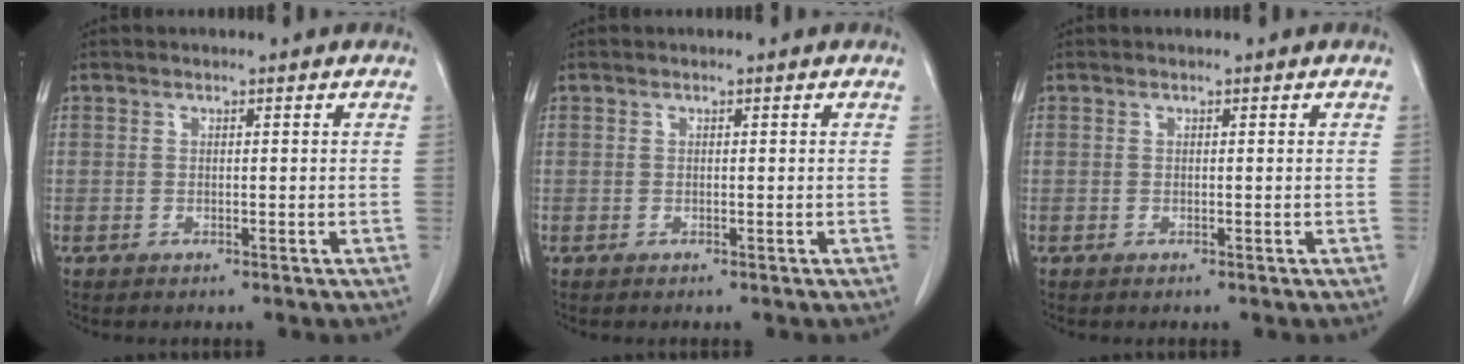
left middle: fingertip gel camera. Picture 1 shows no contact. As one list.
[{"total": 0.0}, {"total": 0.0}]